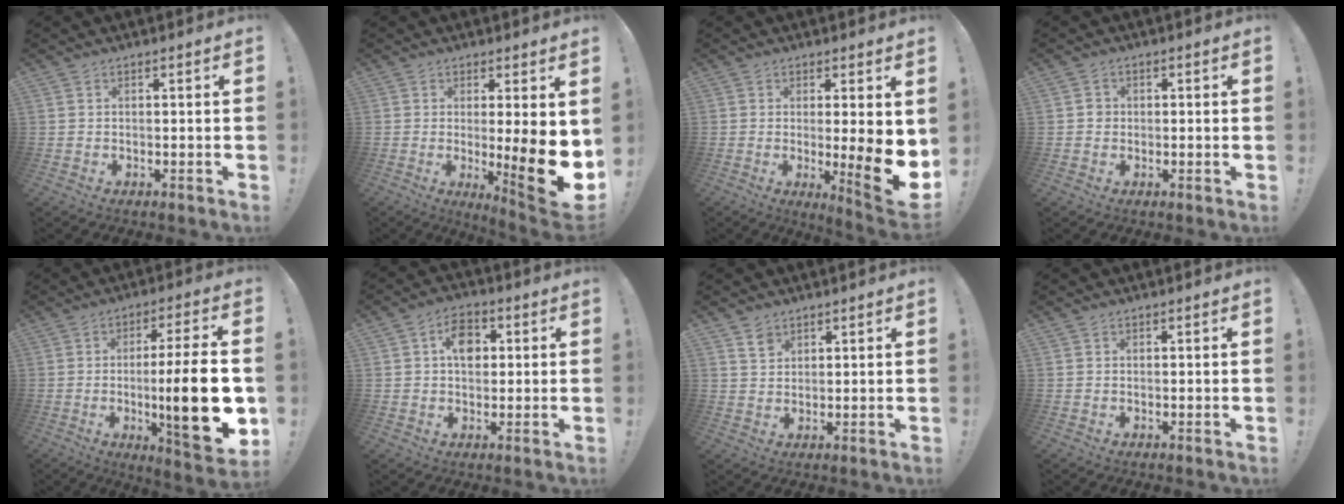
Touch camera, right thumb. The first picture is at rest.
{"total": 13.8, "force": [-1.7, 2.2, 13.5], "torque": [-0.170, -0.018, -0.018]}
{"total": 10.4, "force": [-1.4, 1.0, 10.3], "torque": [-0.133, -0.015, -0.018]}
{"total": 2.2, "force": [-0.5, 1.9, 0.9], "torque": [-0.012, 0.008, -0.011]}
{"total": 20.1, "force": [-3.1, 3.0, 19.6], "torque": [-0.298, 0.002, -0.043]}
{"total": 8.1, "force": [1.7, 5.8, 5.4], "torque": [-0.076, 0.006, 0.028]}
{"total": 3.7, "force": [2.6, 2.3, 1.2], "torque": [-0.006, -0.016, 0.047]}
{"total": 0.0}